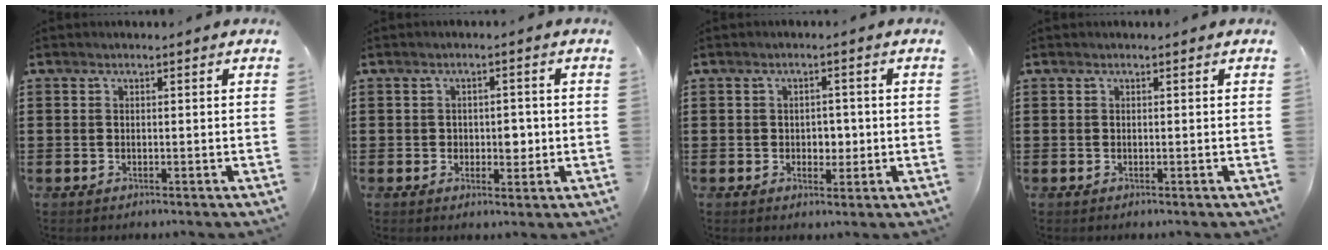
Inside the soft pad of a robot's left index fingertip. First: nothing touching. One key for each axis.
{"total": 3.3, "fx": 0.0, "fy": 2.3, "fz": 2.3, "tx": -0.035, "ty": -0.001, "tz": -0.008}
{"total": 2.5, "fx": -0.1, "fy": 1.9, "fz": 1.6, "tx": -0.029, "ty": 0.002, "tz": -0.008}
{"total": 0.0}